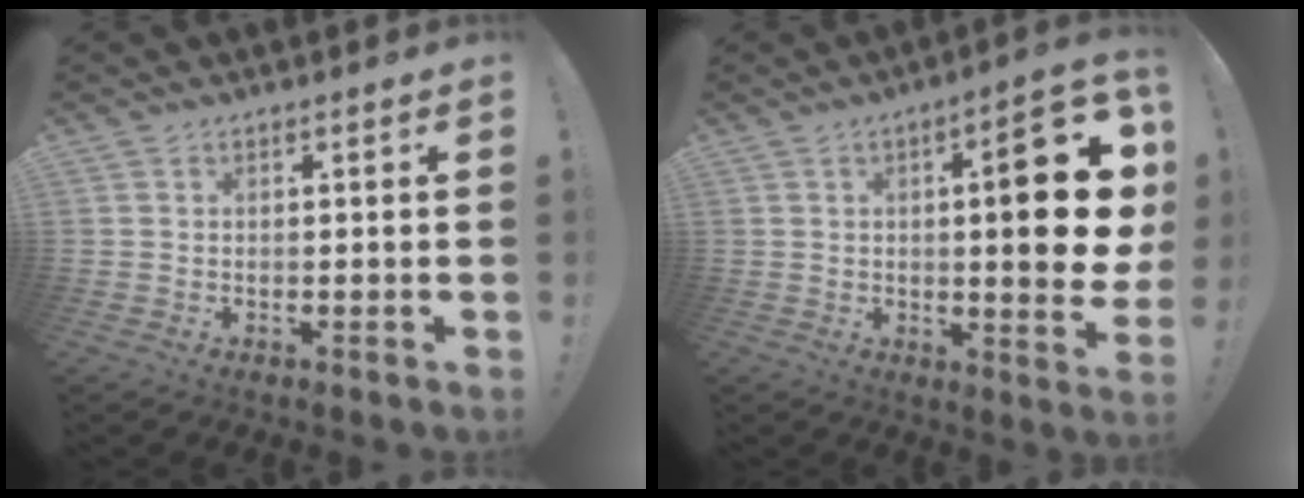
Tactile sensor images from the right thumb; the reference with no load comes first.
{"total": 17.0, "force": [2.4, 3.8, 16.4], "torque": [-0.205, -0.018, 0.024]}